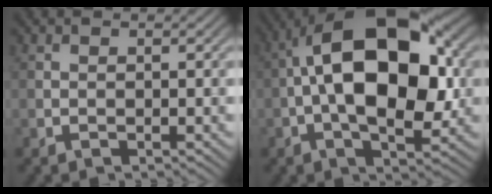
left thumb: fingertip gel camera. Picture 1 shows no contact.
{"total": 16.6, "force": [0.5, 8.5, 14.3], "torque": [-0.226, 0.037, -0.011]}